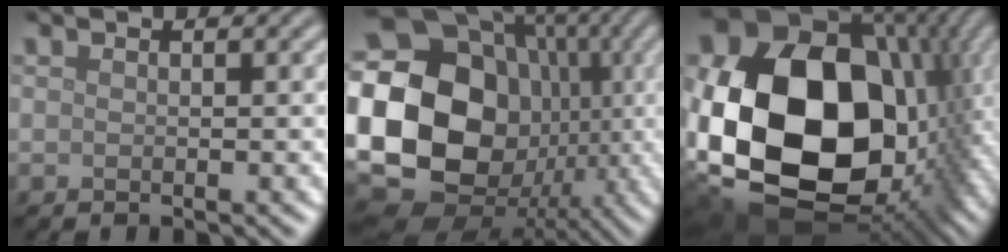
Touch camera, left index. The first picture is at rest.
{"total": 23.7, "force": [-1.6, 20.2, 12.4], "torque": [-0.243, 0.004, -0.067]}
{"total": 23.3, "force": [-0.2, 17.0, 16.0], "torque": [-0.364, -0.048, 0.025]}